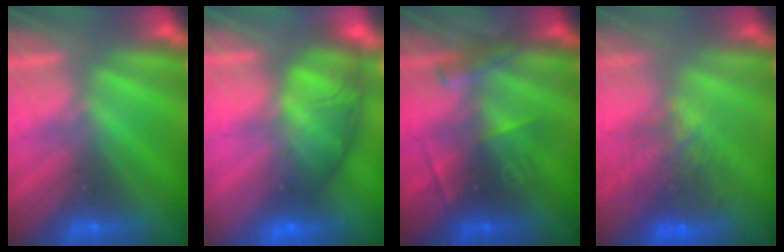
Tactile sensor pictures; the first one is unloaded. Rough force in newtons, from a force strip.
{"total": 7.3}
{"total": 2.9}
{"total": 7.8}